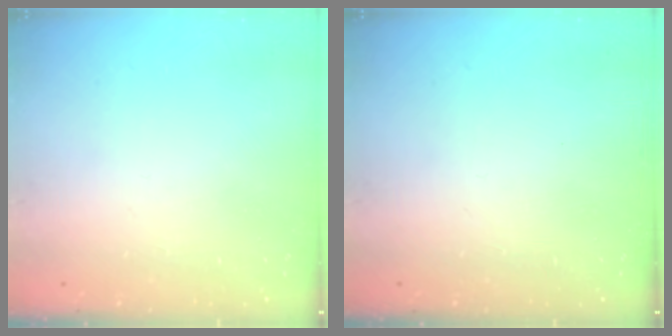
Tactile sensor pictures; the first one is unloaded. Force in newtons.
{"total": 0.0}